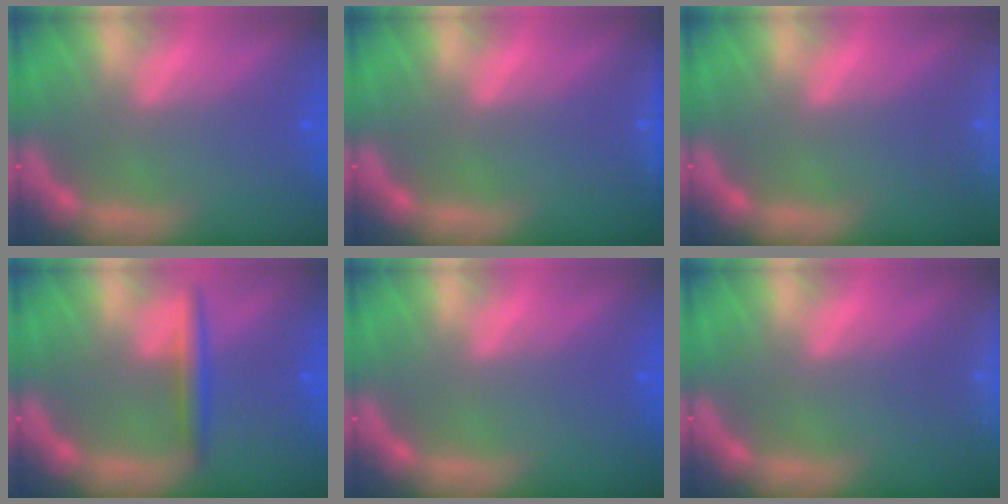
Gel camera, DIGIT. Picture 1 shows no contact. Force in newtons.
{"total": 1.9}
{"total": 9.5}
{"total": 2.5}
{"total": 0.0}
{"total": 7.4}